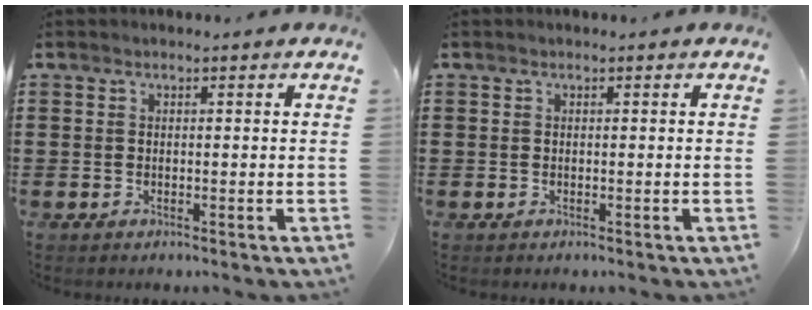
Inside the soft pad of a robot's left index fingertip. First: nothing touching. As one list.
[{"total": 0.0}]